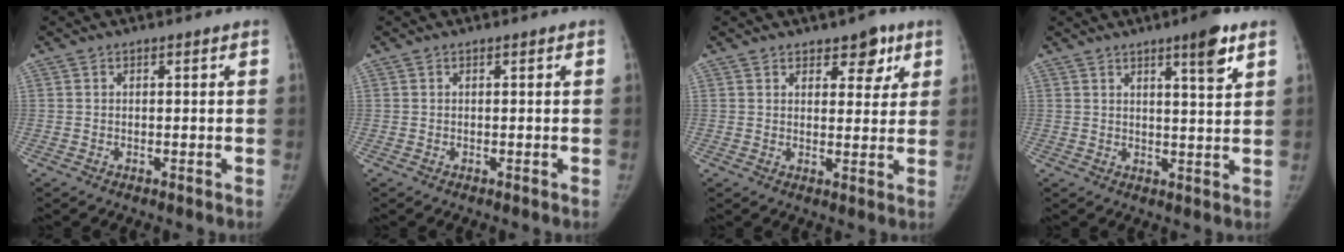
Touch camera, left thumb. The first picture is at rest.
{"total": 0.0}
{"total": 5.2, "force": [3.1, 3.2, 2.7], "torque": [0.001, -0.015, 0.038]}
{"total": 6.0, "force": [3.7, 0.7, 4.8], "torque": [-0.065, -0.024, 0.053]}